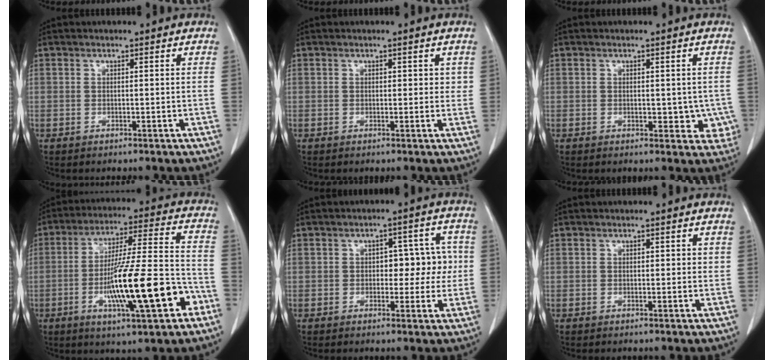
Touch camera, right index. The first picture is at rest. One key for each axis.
{"total": 1.6, "fx": 0.6, "fy": 1.2, "fz": 0.9, "tx": -0.004, "ty": 0.003, "tz": 0.006}
{"total": 4.4, "fx": -0.4, "fy": 2.7, "fz": 3.5, "tx": -0.017, "ty": -0.001, "tz": -0.003}
{"total": 17.9, "fx": -6.1, "fy": 1.8, "fz": 16.7, "tx": -0.288, "ty": -0.003, "tz": -0.095}
{"total": 6.1, "fx": 0.1, "fy": 3.6, "fz": 4.9, "tx": -0.050, "ty": 0.027, "tz": 0.006}
{"total": 1.1, "fx": 0.5, "fy": 0.7, "fz": 0.7, "tx": -0.003, "ty": 0.000, "tz": 0.005}